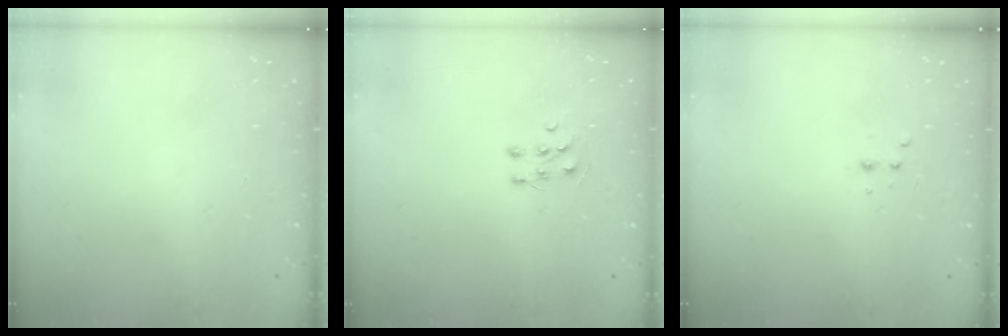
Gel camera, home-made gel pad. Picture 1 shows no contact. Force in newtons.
{"total": 5.6, "press": 5.5, "slide": 1.0}
{"total": 2.5, "press": 2.4, "slide": 0.5}